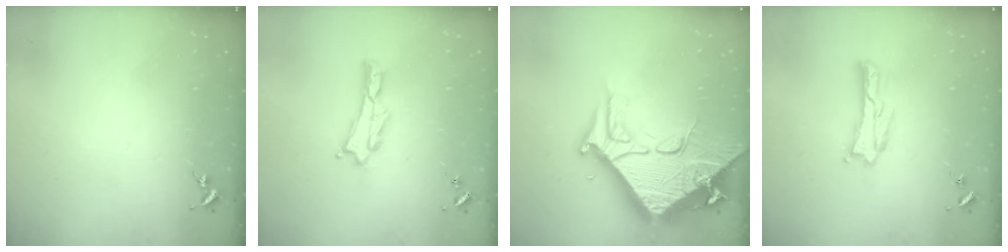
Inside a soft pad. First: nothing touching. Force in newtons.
{"total": 0.6, "press": 0.6, "slide": 0.2}
{"total": 14.8, "press": 14.7, "slide": 1.5}
{"total": 0.0}